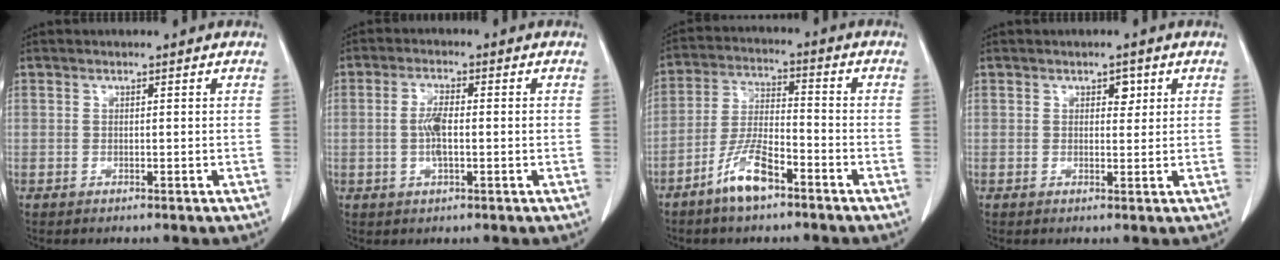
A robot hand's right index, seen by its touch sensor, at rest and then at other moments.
{"total": 4.4, "force": [-0.4, 1.2, 4.2], "torque": [-0.092, 0.004, -0.008]}
{"total": 8.3, "force": [-5.4, 2.0, 6.0], "torque": [-0.124, -0.004, -0.106]}
{"total": 1.7, "force": [0.8, 1.0, 1.1], "torque": [-0.012, 0.000, 0.010]}